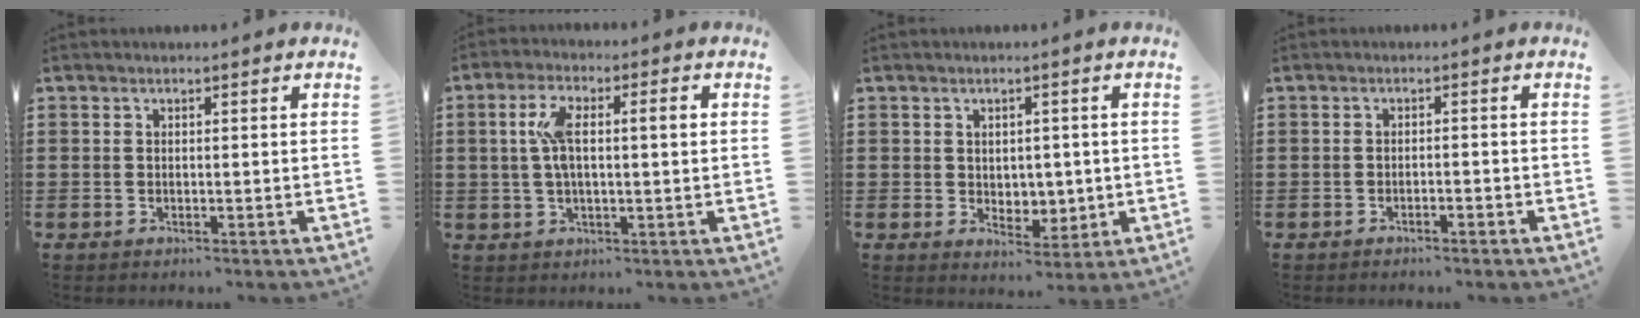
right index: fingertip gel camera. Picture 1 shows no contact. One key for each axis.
{"total": 6.5, "fx": 0.9, "fy": 2.2, "fz": 6.1, "tx": -0.118, "ty": 0.010, "tz": 0.012}
{"total": 3.3, "fx": 1.2, "fy": 2.8, "fz": 1.3, "tx": -0.021, "ty": 0.000, "tz": 0.018}
{"total": 1.2, "fx": -1.1, "fy": -0.1, "fz": 0.4, "tx": -0.011, "ty": -0.002, "tz": -0.022}